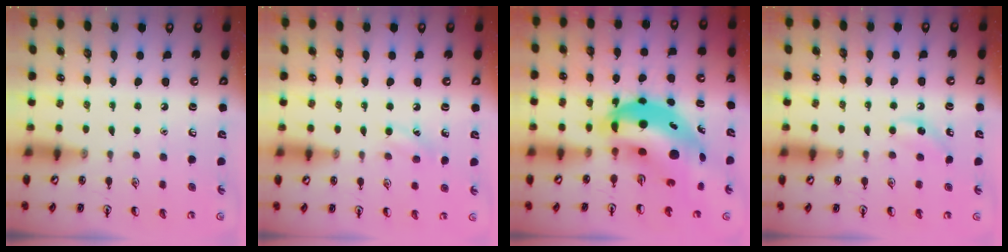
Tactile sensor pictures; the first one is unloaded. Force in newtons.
{"total": 6.2, "press": 5.9, "slide": 2.0}
{"total": 13.8, "press": 13.2, "slide": 3.9}
{"total": 5.0, "press": 4.6, "slide": 1.9}